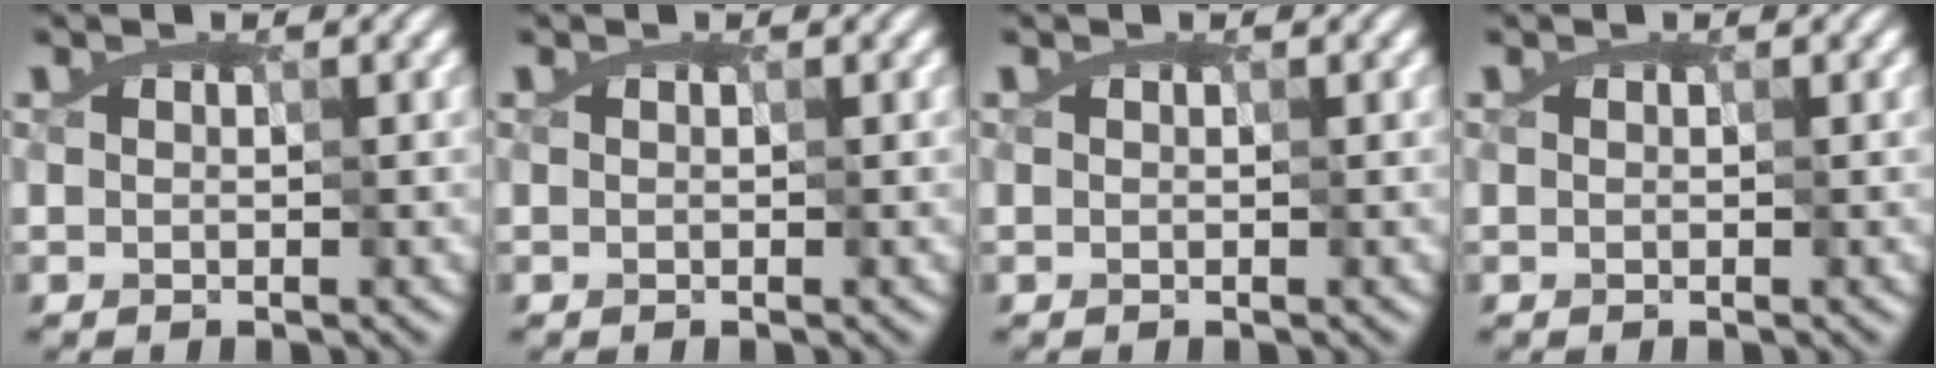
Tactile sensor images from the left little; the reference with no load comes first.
{"total": 0.0}
{"total": 0.0}
{"total": 0.0}